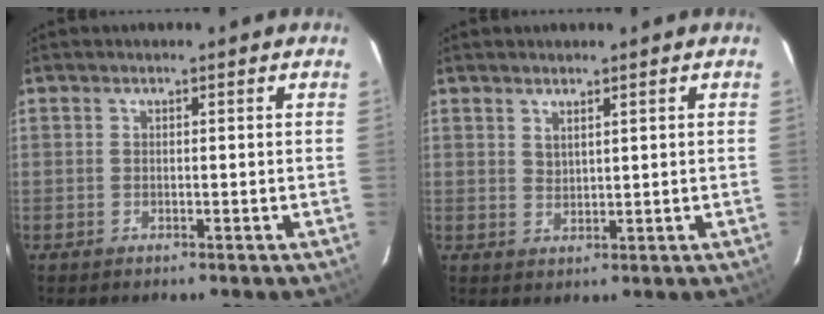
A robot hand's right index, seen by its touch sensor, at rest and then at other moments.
{"total": 1.8, "force": [1.5, 0.6, 0.8], "torque": [-0.014, 0.001, 0.028]}